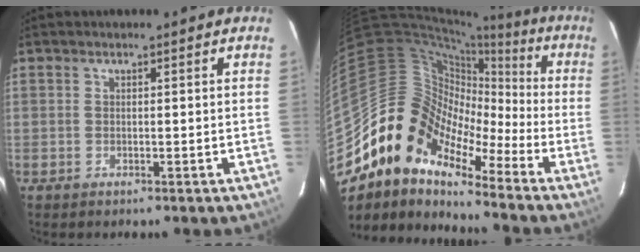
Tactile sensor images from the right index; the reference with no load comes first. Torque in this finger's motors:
{"motor_torque": [0.37, -0.14, 0.12, -0.21]}